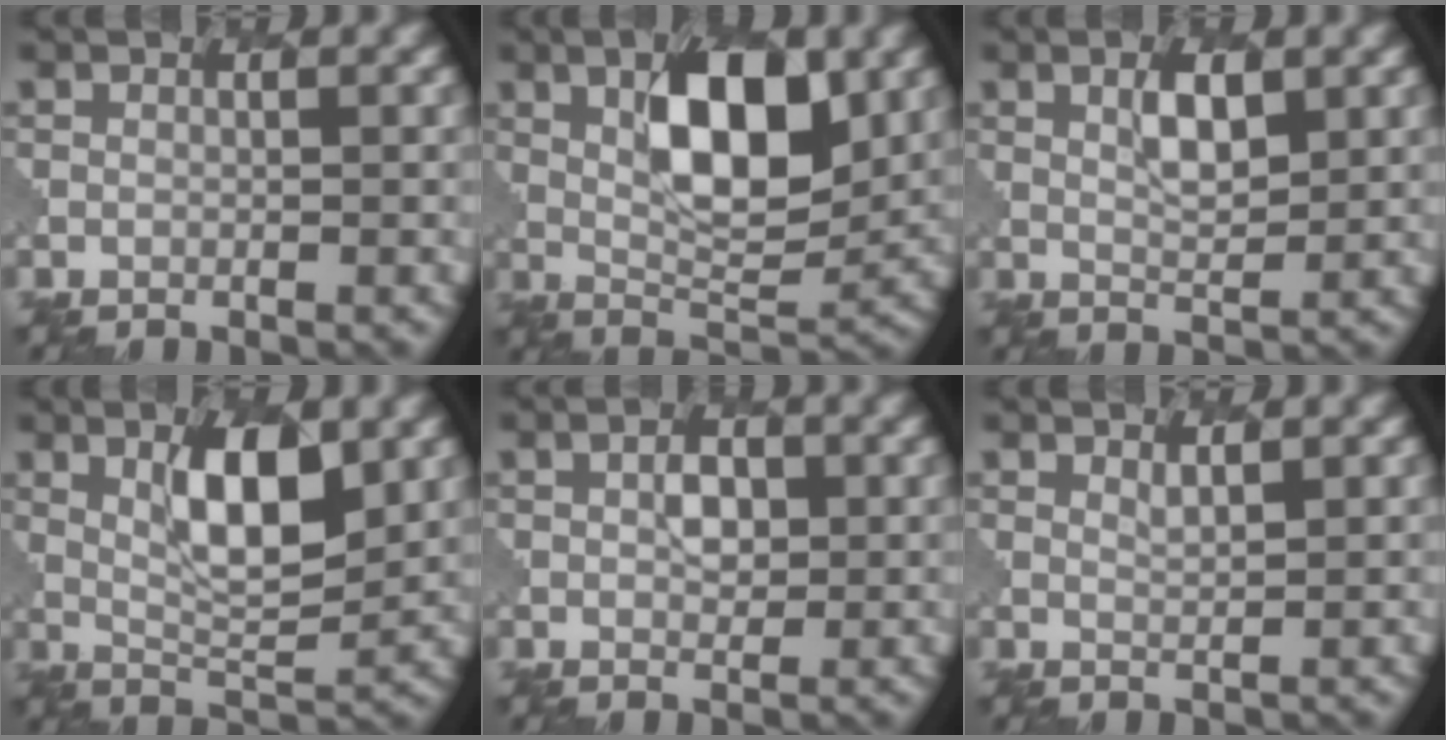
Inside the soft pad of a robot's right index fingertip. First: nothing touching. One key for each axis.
{"total": 8.4, "fx": 2.6, "fy": 3.4, "fz": 7.2, "tx": -0.110, "ty": 0.001, "tz": 0.044}
{"total": 2.8, "fx": 1.4, "fy": 1.0, "fz": 2.3, "tx": -0.041, "ty": -0.001, "tz": 0.026}
{"total": 6.2, "fx": 2.2, "fy": 2.0, "fz": 5.4, "tx": -0.090, "ty": -0.004, "tz": 0.042}
{"total": 2.1, "fx": 0.6, "fy": 1.3, "fz": 1.5, "tx": -0.023, "ty": 0.000, "tz": 0.010}
{"total": 1.1, "fx": 1.0, "fy": 0.1, "fz": 0.3, "tx": -0.007, "ty": -0.005, "tz": 0.019}